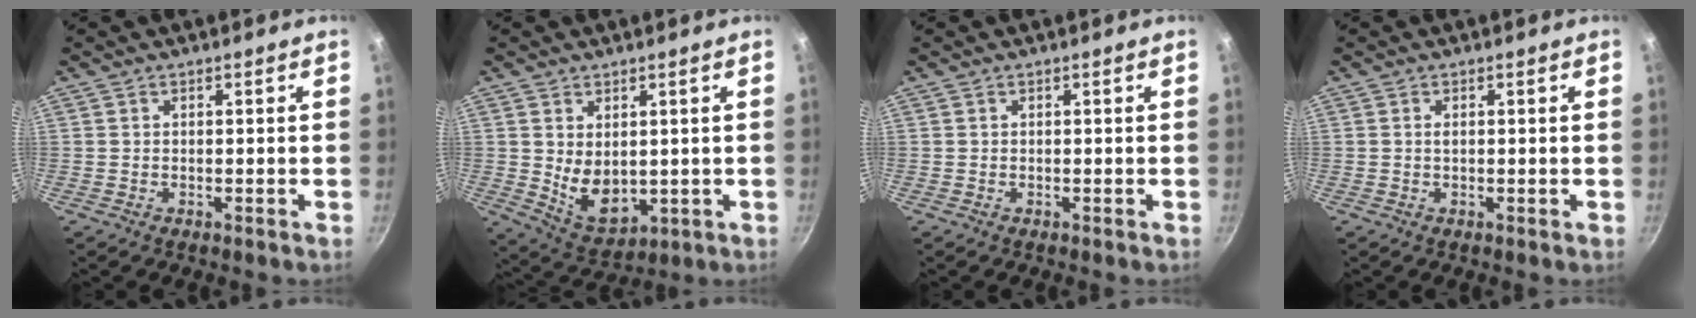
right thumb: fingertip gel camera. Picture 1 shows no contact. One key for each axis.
{"total": 8.1, "fx": 1.0, "fy": 5.3, "fz": 6.1, "tx": -0.086, "ty": -0.025, "tz": 0.043}
{"total": 0.0}
{"total": 0.8, "fx": 0.1, "fy": 0.2, "fz": 0.7, "tx": -0.014, "ty": 0.000, "tz": 0.000}